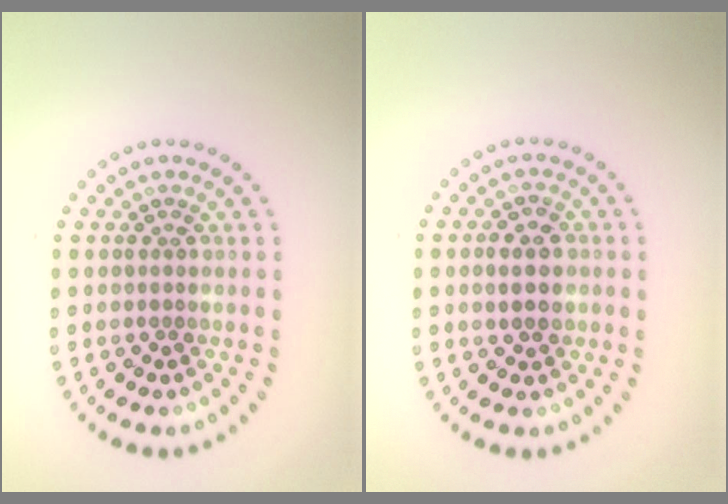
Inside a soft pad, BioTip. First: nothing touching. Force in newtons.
{"total": 2.7, "press": 2.7, "slide": 0.2}